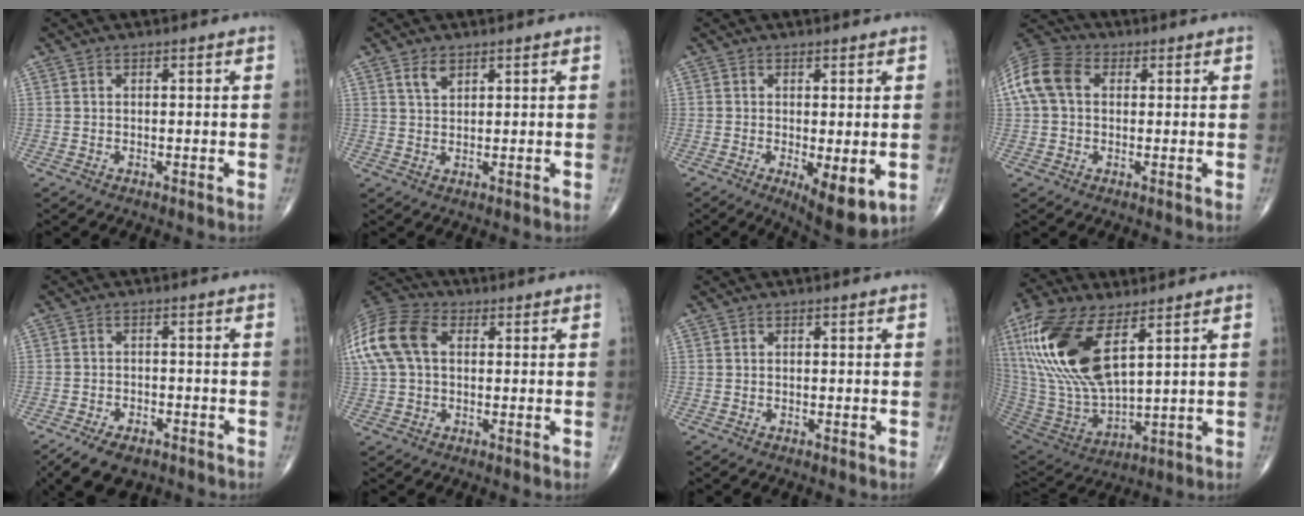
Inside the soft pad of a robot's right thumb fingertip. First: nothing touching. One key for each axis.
{"total": 2.9, "fx": 1.8, "fy": 1.5, "fz": 1.7, "tx": -0.027, "ty": -0.007, "tz": 0.037}
{"total": 8.3, "fx": -2.0, "fy": 2.8, "fz": 7.5, "tx": -0.110, "ty": -0.024, "tz": -0.025}
{"total": 10.3, "fx": 1.8, "fy": 7.4, "fz": 6.9, "tx": -0.148, "ty": 0.031, "tz": 0.028}
{"total": 8.6, "fx": -6.0, "fy": 4.3, "fz": 4.5, "tx": -0.064, "ty": 0.012, "tz": -0.096}
{"total": 14.4, "fx": 2.7, "fy": 9.6, "fz": 10.4, "tx": -0.244, "ty": 0.029, "tz": 0.044}
{"total": 0.0}
{"total": 23.3, "fx": 9.4, "fy": 10.2, "fz": 18.7, "tx": -0.415, "ty": -0.033, "tz": 0.192}